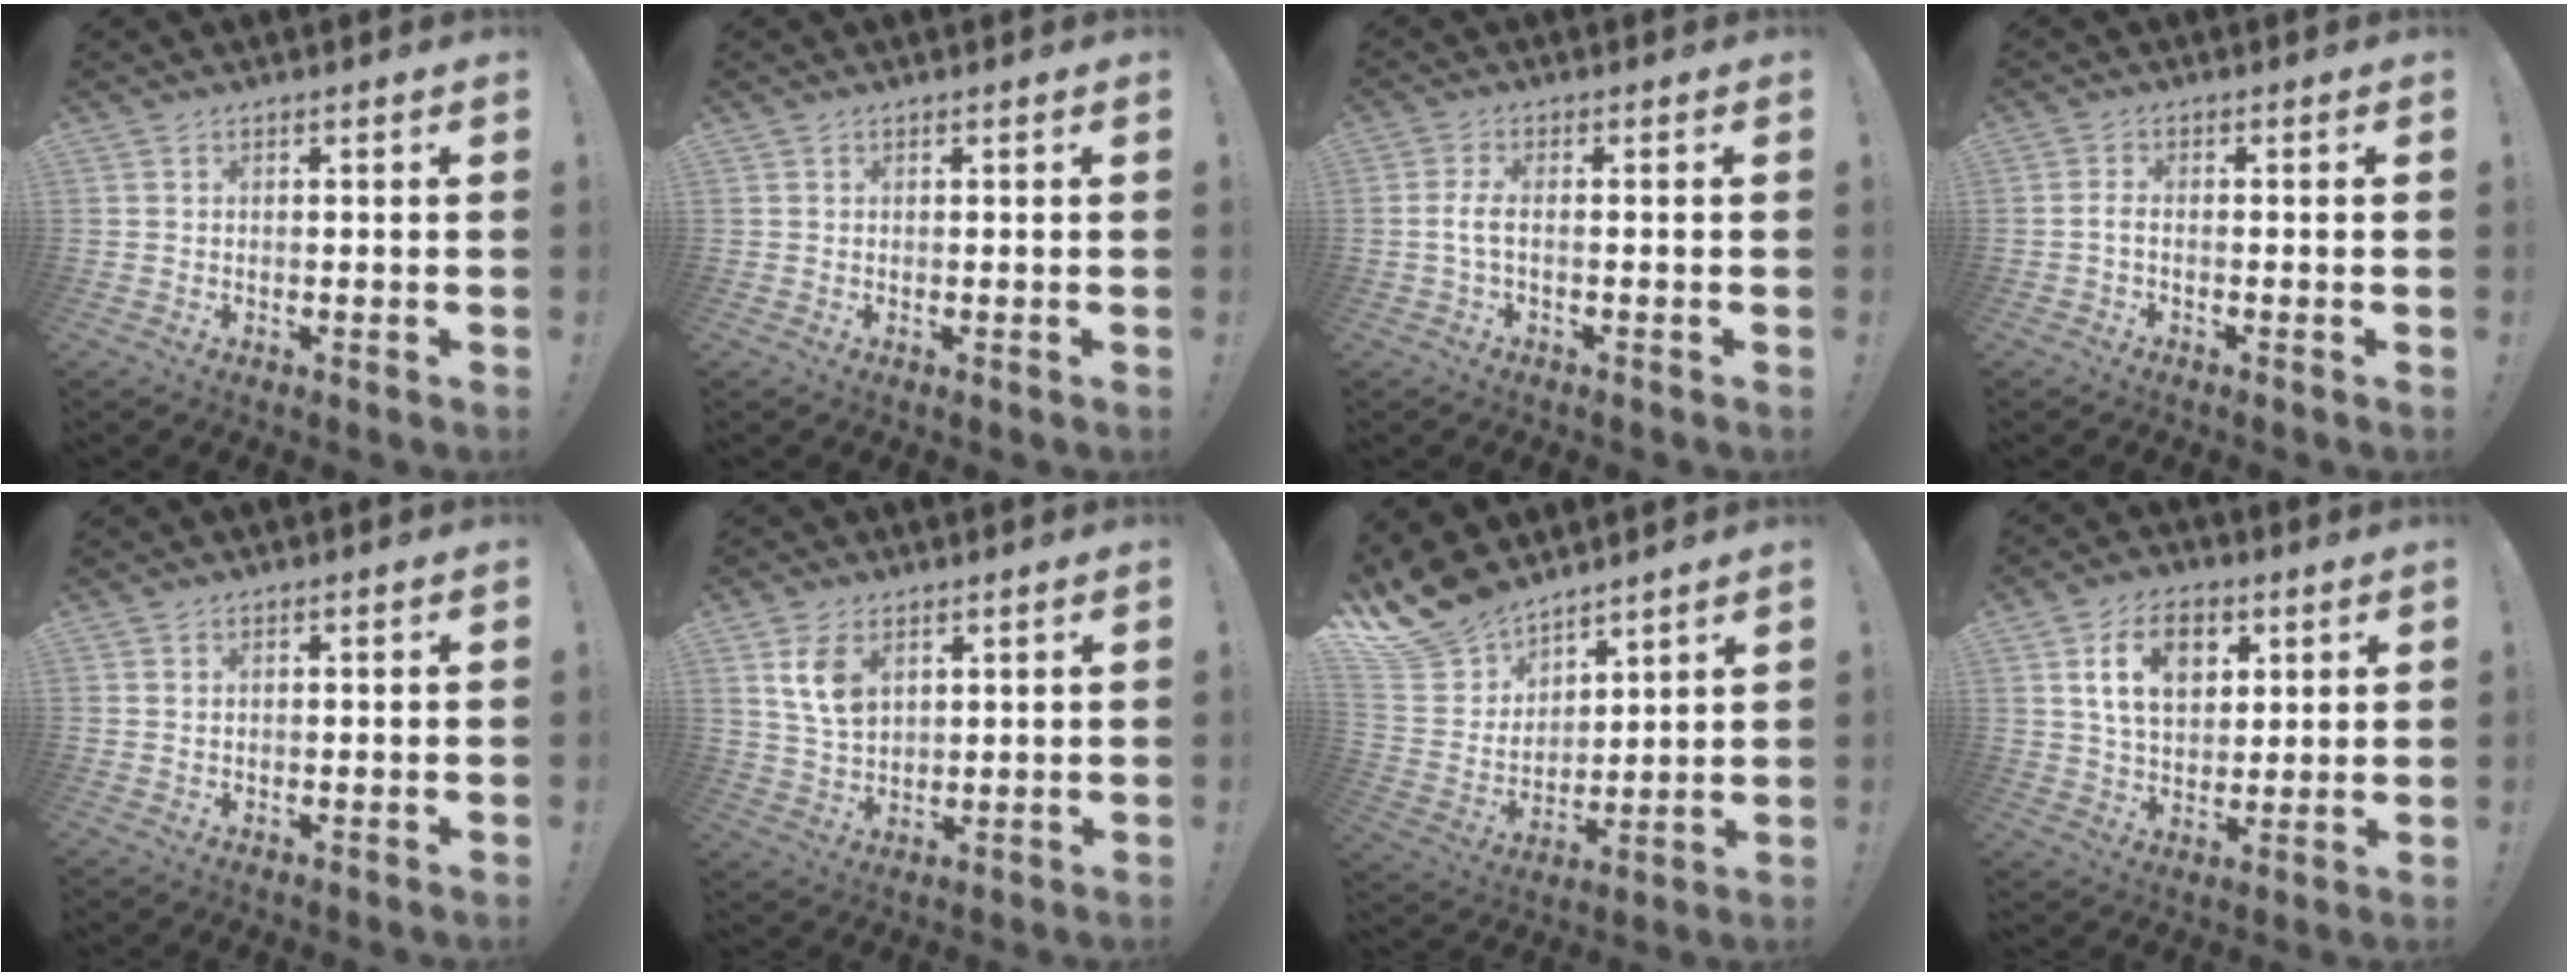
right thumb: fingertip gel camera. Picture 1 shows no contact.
{"total": 0.0}
{"total": 4.0, "force": [-0.5, 0.9, 3.8], "torque": [-0.084, -0.005, -0.012]}
{"total": 2.0, "force": [-0.9, 0.4, 1.7], "torque": [-0.037, 0.003, -0.018]}
{"total": 0.5, "force": [0.1, 0.3, 0.4], "torque": [-0.016, 0.006, 0.003]}
{"total": 9.1, "force": [4.4, 6.0, 5.3], "torque": [-0.090, -0.011, 0.087]}
{"total": 14.4, "force": [11.9, 7.3, 3.6], "torque": [-0.091, -0.089, 0.233]}
{"total": 13.5, "force": [5.4, 8.8, 8.6], "torque": [-0.144, 0.000, 0.101]}